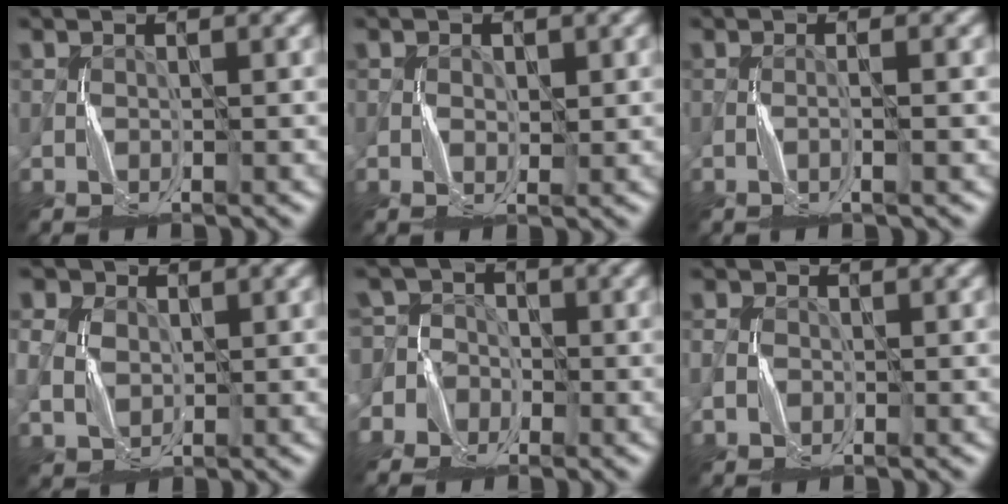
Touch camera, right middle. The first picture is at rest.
{"total": 1.0, "force": [0.1, 0.6, 0.8], "torque": [-0.012, 0.000, 0.002]}
{"total": 1.1, "force": [-0.4, -0.2, 0.9], "torque": [-0.020, 0.001, -0.010]}
{"total": 6.1, "force": [1.9, 4.9, 3.1], "torque": [-0.079, 0.029, 0.016]}
{"total": 5.3, "force": [-1.6, 5.0, 0.9], "torque": [-0.016, 0.026, -0.067]}
{"total": 1.5, "force": [-0.4, 1.3, 0.6], "torque": [-0.017, 0.000, -0.009]}